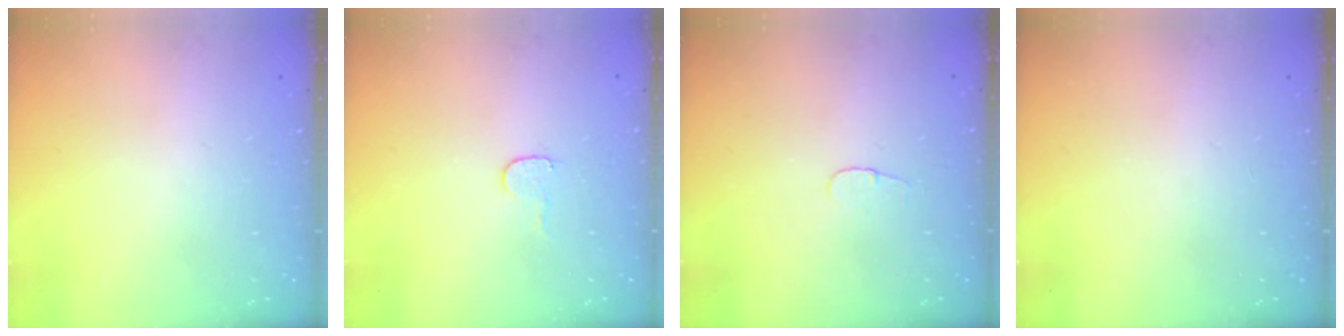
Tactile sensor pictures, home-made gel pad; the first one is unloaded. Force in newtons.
{"total": 4.0, "press": 4.0, "slide": 0.5}
{"total": 3.4, "press": 3.3, "slide": 0.4}
{"total": 0.0}